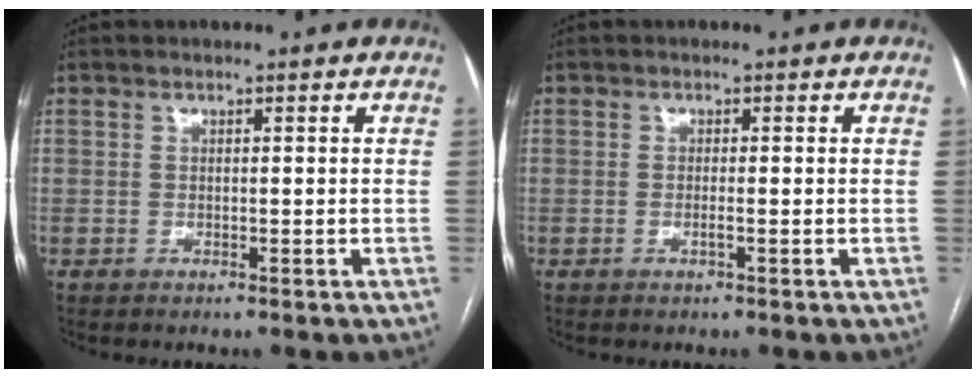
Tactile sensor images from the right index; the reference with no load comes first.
{"total": 0.9, "force": [-0.4, -0.1, 0.8], "torque": [-0.017, -0.001, -0.006]}